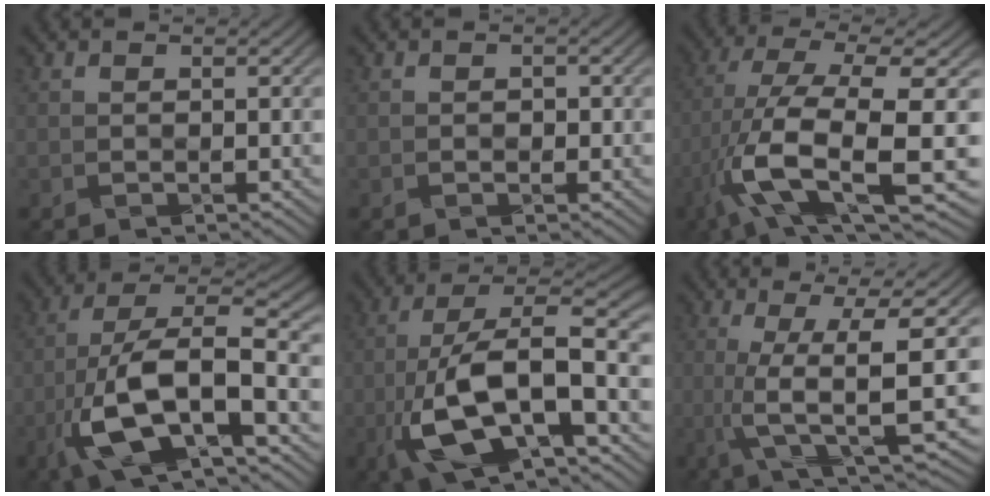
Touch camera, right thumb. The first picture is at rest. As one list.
[{"total": 1.2, "force": [-0.3, 1.0, 0.6], "torque": [-0.011, 0.000, -0.003]}, {"total": 13.6, "force": [-5.1, 3.9, 11.9], "torque": [-0.243, -0.011, -0.089]}, {"total": 13.2, "force": [-5.2, 5.0, 11.1], "torque": [-0.239, -0.002, -0.105]}, {"total": 13.9, "force": [-4.2, 5.5, 12.0], "torque": [-0.248, 0.002, -0.086]}, {"total": 9.1, "force": [-1.0, 1.4, 8.9], "torque": [-0.163, 0.014, -0.016]}]